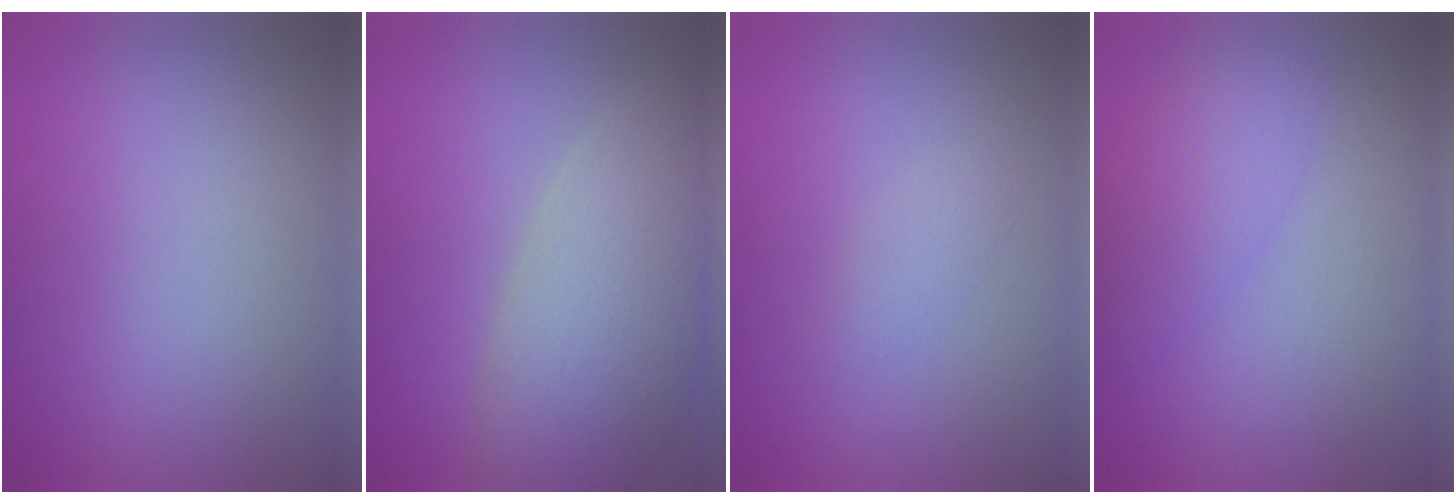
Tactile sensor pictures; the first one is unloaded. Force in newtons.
{"total": 7.9, "press": 7.9, "slide": 0.7}
{"total": 1.1, "press": 1.1, "slide": 0.1}
{"total": 3.5, "press": 3.5, "slide": 0.2}